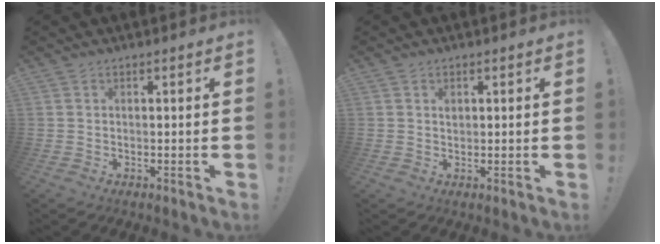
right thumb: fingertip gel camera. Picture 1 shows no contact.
{"total": 0.9, "force": [0.4, 0.8, 0.3], "torque": [-0.007, 0.001, 0.007]}